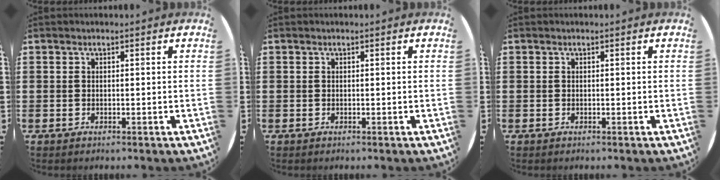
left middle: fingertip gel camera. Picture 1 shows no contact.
{"total": 0.0}
{"total": 0.0}